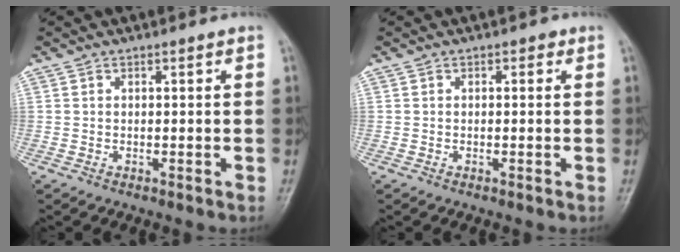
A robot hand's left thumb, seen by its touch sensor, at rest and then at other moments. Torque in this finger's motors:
{"motor_torque": [0.06, -0.03, 0.01, -0.22, 0.05]}